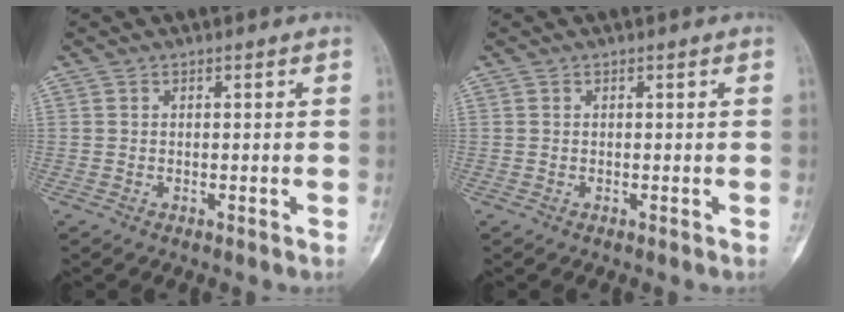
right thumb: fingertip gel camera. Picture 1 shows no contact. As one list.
[{"total": 0.0}]